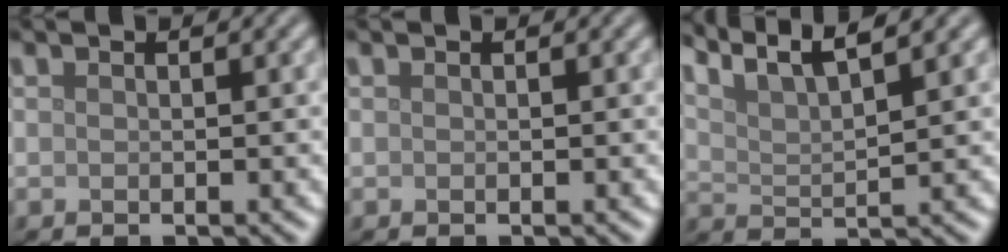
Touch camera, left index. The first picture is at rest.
{"total": 0.0}
{"total": 6.9, "force": [5.6, 1.2, 3.8], "torque": [-0.061, 0.022, 0.080]}